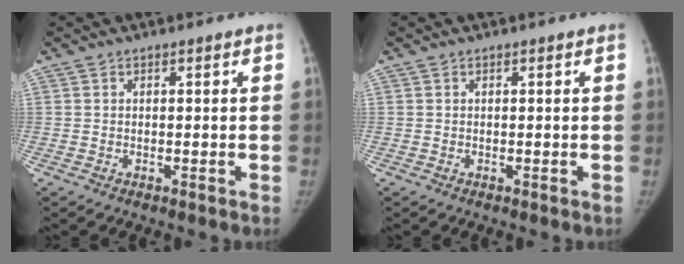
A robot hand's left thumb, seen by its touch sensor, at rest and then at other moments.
{"total": 0.0}